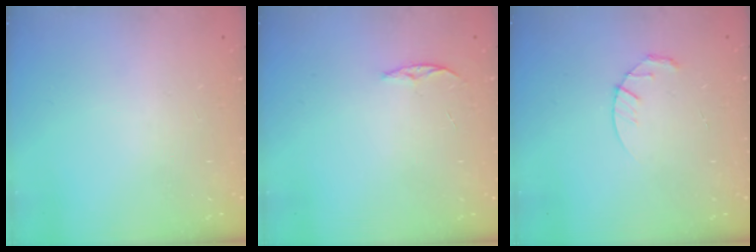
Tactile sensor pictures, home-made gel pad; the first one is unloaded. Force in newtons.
{"total": 3.3, "press": 3.3, "slide": 0.4}
{"total": 3.9, "press": 3.9, "slide": 0.5}